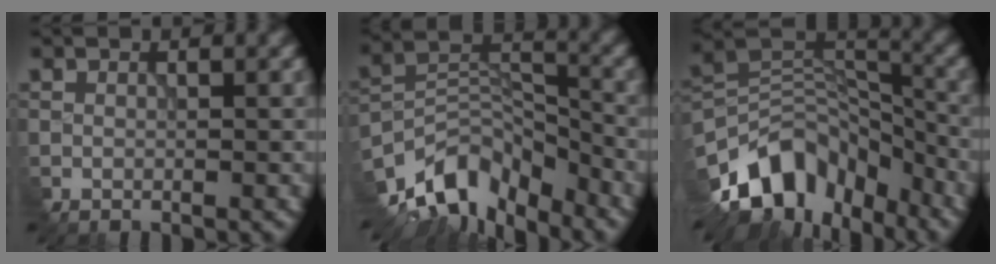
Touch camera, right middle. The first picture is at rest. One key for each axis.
{"total": 8.6, "fx": -6.8, "fy": 3.9, "fz": 3.6, "tx": -0.054, "ty": -0.001, "tz": -0.141}
{"total": 11.1, "fx": -7.3, "fy": 6.3, "fz": 5.4, "tx": -0.088, "ty": 0.011, "tz": -0.140}